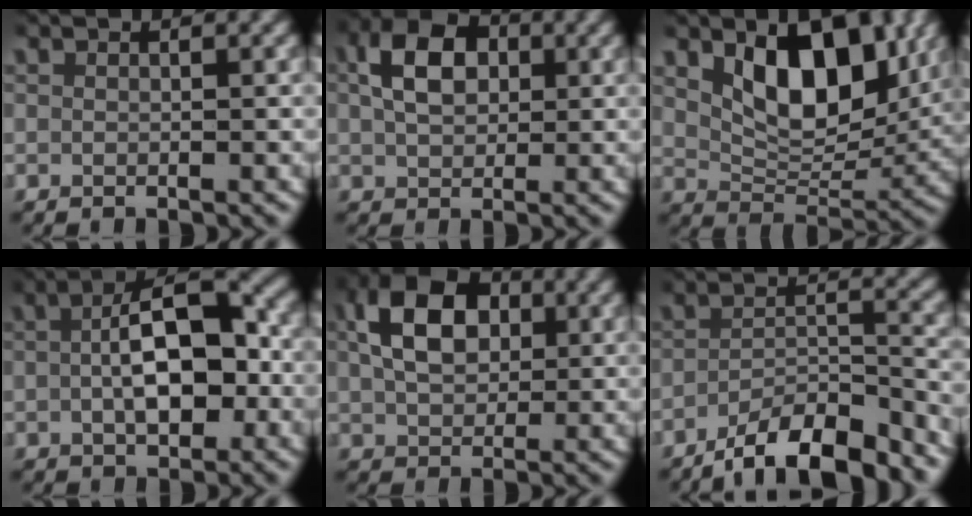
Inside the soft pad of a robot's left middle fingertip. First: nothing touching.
{"total": 6.2, "force": [1.6, 4.1, 4.3], "torque": [-0.069, 0.006, 0.027]}
{"total": 8.1, "force": [3.4, 4.3, 5.9], "torque": [-0.095, -0.007, 0.056]}
{"total": 7.0, "force": [-0.8, 3.4, 6.1], "torque": [-0.090, 0.009, -0.008]}
{"total": 8.5, "force": [2.3, 5.8, 5.8], "torque": [-0.106, -0.001, 0.041]}
{"total": 7.3, "force": [-6.2, 1.9, 3.2], "torque": [-0.038, 0.000, -0.103]}